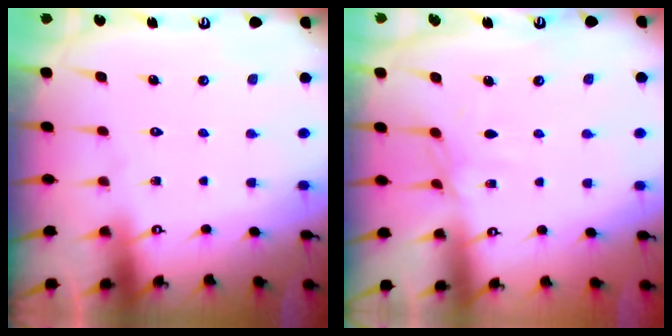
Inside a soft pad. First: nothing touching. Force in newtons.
{"total": 3.9, "press": 3.9, "slide": 0.6}